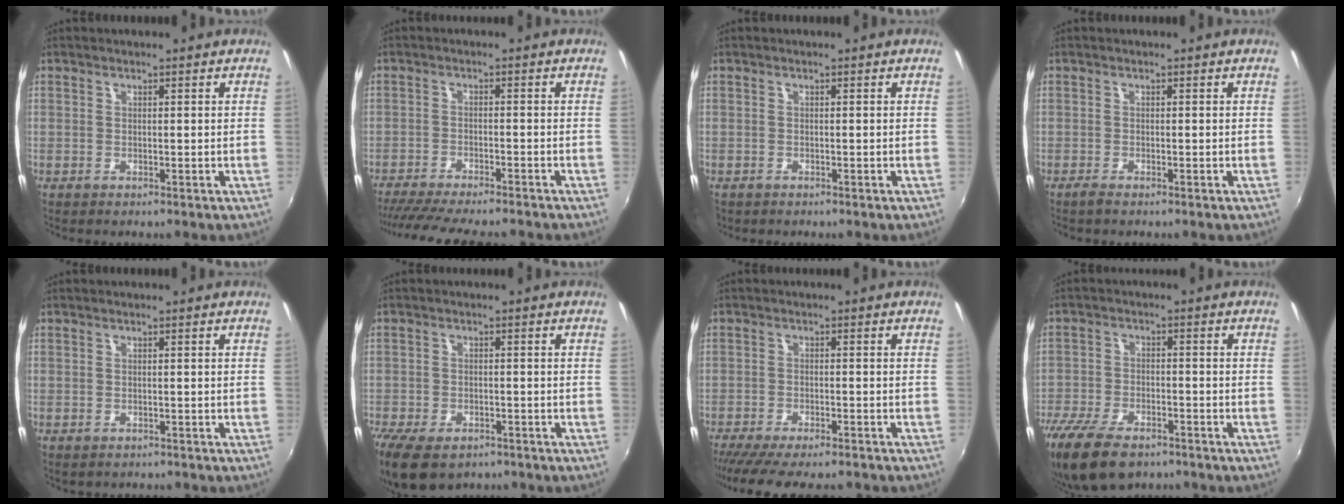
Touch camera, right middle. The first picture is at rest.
{"total": 13.8, "force": [-12.1, 1.7, 6.2], "torque": [-0.132, -0.026, -0.188]}
{"total": 0.8, "force": [-0.5, 0.6, 0.1], "torque": [-0.006, -0.003, -0.008]}
{"total": 1.2, "force": [-1.0, 0.2, 0.6], "torque": [-0.012, -0.005, -0.020]}
{"total": 1.2, "force": [-0.9, 0.7, 0.3], "torque": [-0.011, -0.005, -0.011]}
{"total": 11.0, "force": [-7.6, 5.5, 5.7], "torque": [-0.146, -0.042, -0.130]}
{"total": 11.2, "force": [-9.7, 2.0, 5.3], "torque": [-0.115, -0.036, -0.152]}
{"total": 13.9, "force": [-10.2, 6.0, 7.2], "torque": [-0.177, -0.040, -0.183]}